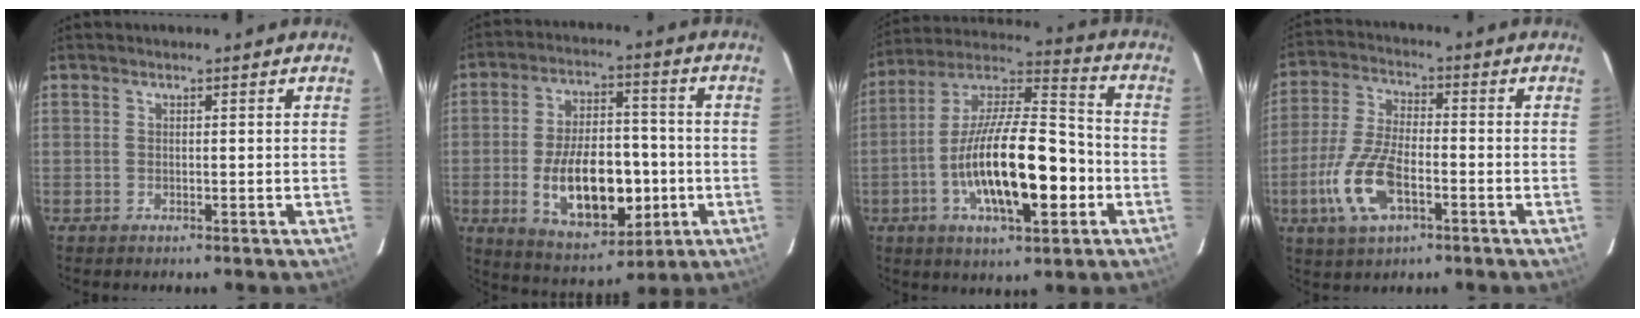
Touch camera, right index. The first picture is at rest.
{"total": 17.3, "force": [-3.7, 9.1, 14.2], "torque": [-0.261, 0.004, -0.036]}
{"total": 20.6, "force": [-5.5, 6.7, 18.6], "torque": [-0.340, 0.001, -0.097]}
{"total": 12.0, "force": [-4.5, 5.1, 9.8], "torque": [-0.219, -0.004, -0.084]}